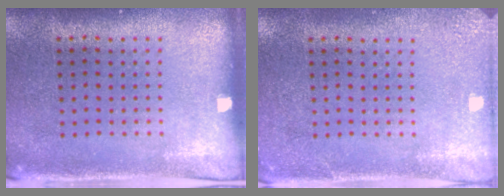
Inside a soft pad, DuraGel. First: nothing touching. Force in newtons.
{"total": 2.0, "press": 2.0, "slide": 0.3}